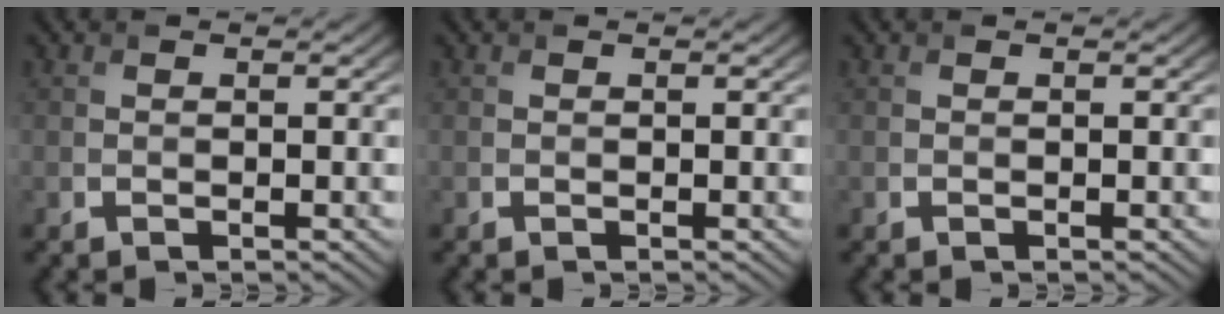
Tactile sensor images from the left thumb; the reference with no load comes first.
{"total": 0.0}
{"total": 0.0}